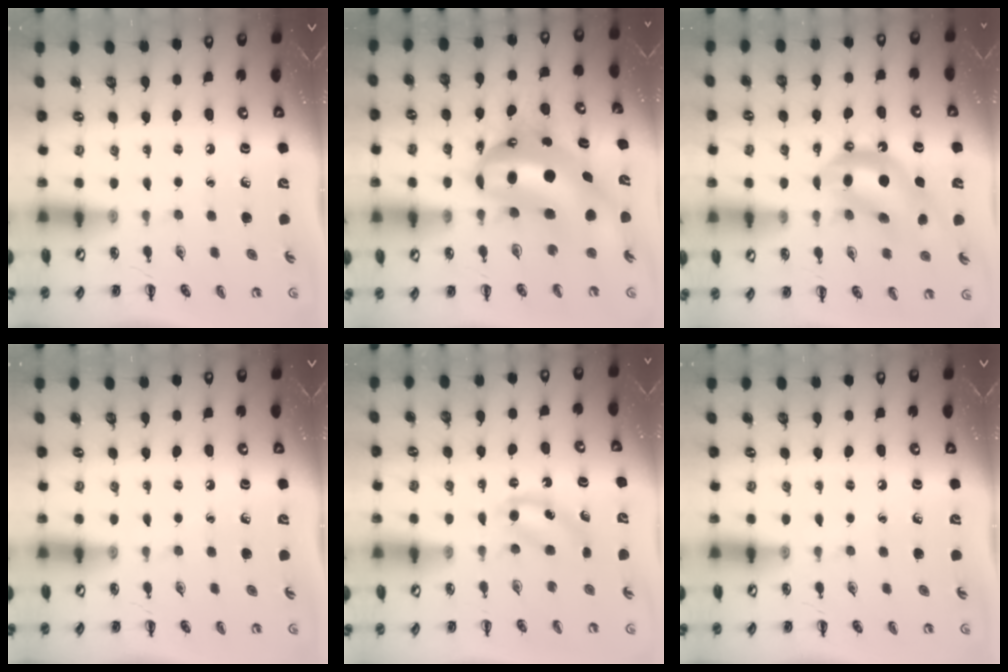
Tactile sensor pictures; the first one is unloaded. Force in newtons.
{"total": 14.6, "press": 14.1, "slide": 3.8}
{"total": 12.6, "press": 12.2, "slide": 3.4}
{"total": 0.0}
{"total": 5.7, "press": 5.5, "slide": 1.6}
{"total": 0.0}